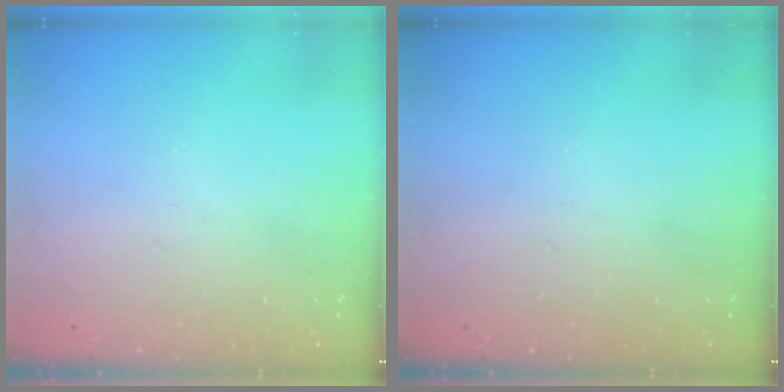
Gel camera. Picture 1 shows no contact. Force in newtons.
{"total": 0.0}